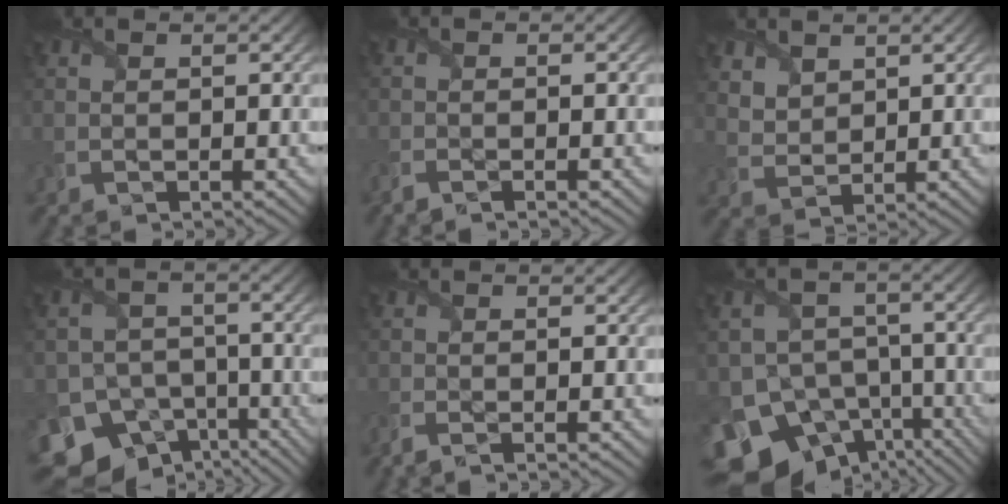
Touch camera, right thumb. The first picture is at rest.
{"total": 1.9, "force": [-1.5, -0.1, 1.2], "torque": [-0.029, -0.006, -0.033]}
{"total": 3.3, "force": [2.5, 1.9, 0.9], "torque": [-0.046, -0.014, 0.064]}
{"total": 12.7, "force": [-8.4, 8.9, 3.3], "torque": [-0.087, -0.039, -0.137]}
{"total": 2.2, "force": [-1.6, -0.1, 1.5], "torque": [-0.039, -0.007, -0.035]}
{"total": 15.6, "force": [-9.7, 11.0, 5.2], "torque": [-0.126, -0.056, -0.147]}